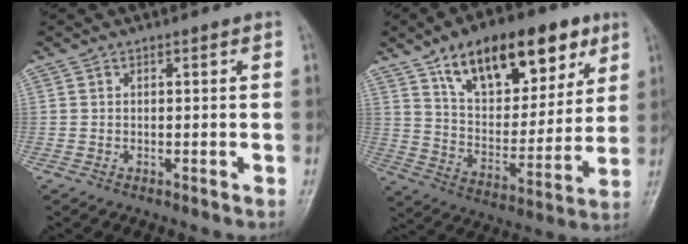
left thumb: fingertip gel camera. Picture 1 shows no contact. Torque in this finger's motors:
{"motor_torque": [2.05, 0.72, 1.59, -1.17, 0.28]}